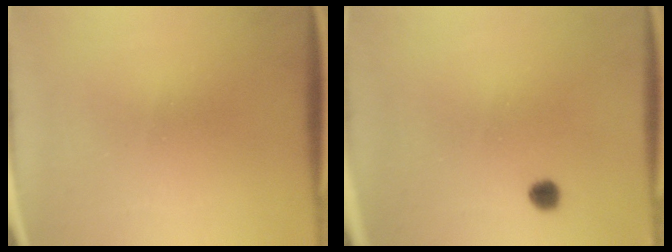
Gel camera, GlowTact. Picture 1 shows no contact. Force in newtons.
{"total": 1.8}